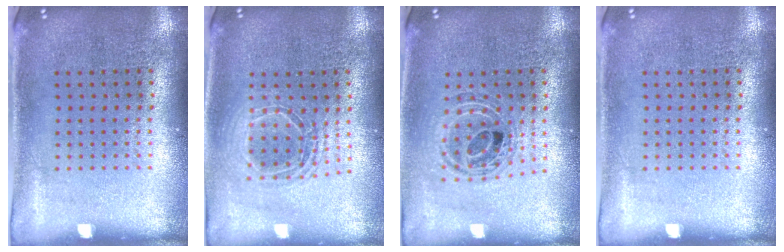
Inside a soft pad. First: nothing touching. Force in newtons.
{"total": 1.8, "press": 1.5, "slide": 0.9}
{"total": 0.5, "press": 0.5, "slide": 0.1}
{"total": 0.0}